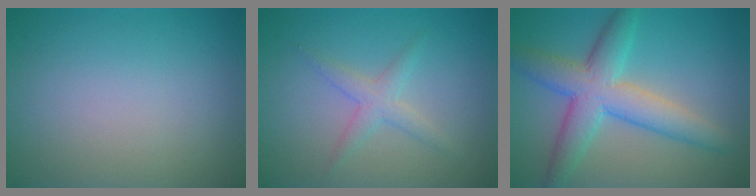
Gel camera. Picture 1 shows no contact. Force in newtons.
{"total": 2.0, "press": 2.0, "slide": 0.0}
{"total": 6.5, "press": 6.5, "slide": 0.2}